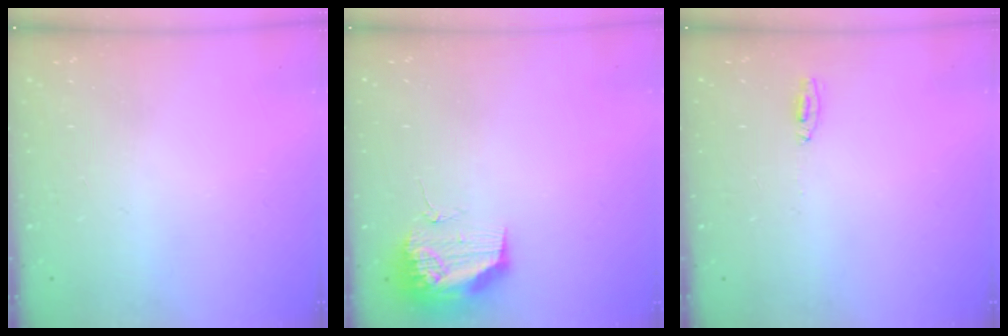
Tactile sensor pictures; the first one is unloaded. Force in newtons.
{"total": 11.1, "press": 11.1, "slide": 0.8}
{"total": 4.2, "press": 2.6, "slide": 3.3}